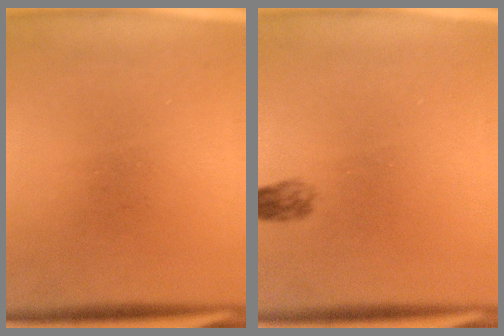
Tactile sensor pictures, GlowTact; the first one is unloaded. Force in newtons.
{"total": 1.5}